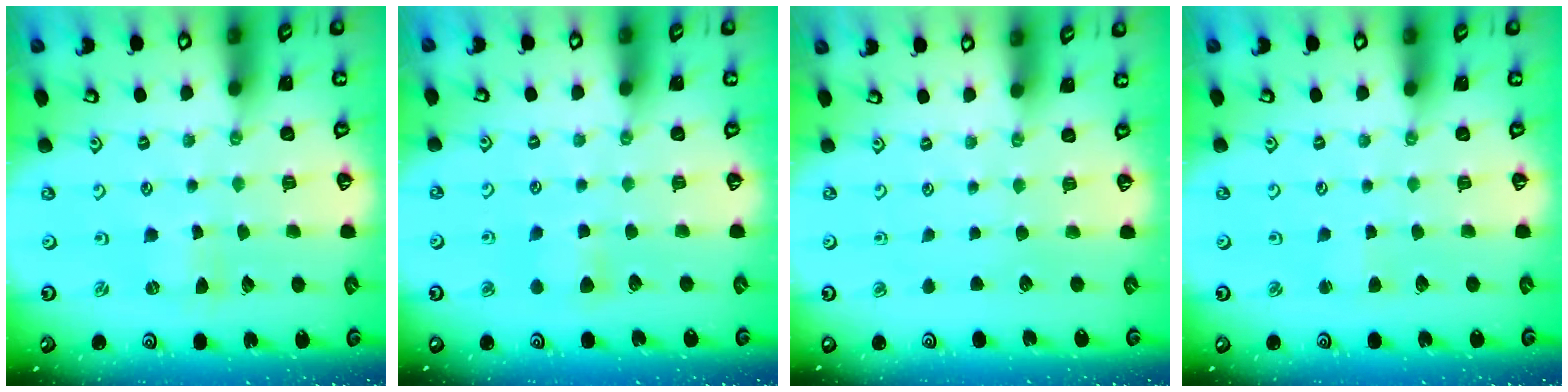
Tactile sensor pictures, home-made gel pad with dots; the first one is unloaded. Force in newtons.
{"total": 5.2, "press": 5.1, "slide": 1.0}
{"total": 0.0}
{"total": 2.5, "press": 2.5, "slide": 0.2}